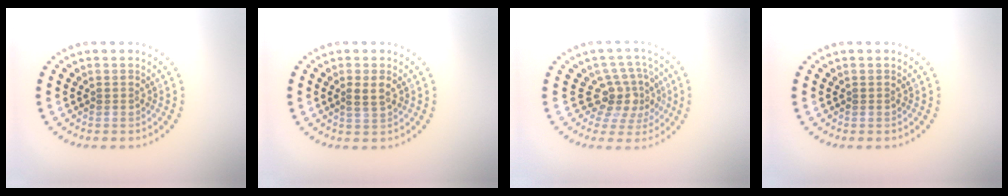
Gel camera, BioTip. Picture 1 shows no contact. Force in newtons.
{"total": 1.9, "press": 1.8, "slide": 0.6}
{"total": 3.8, "press": 2.8, "slide": 2.7}
{"total": 0.0}